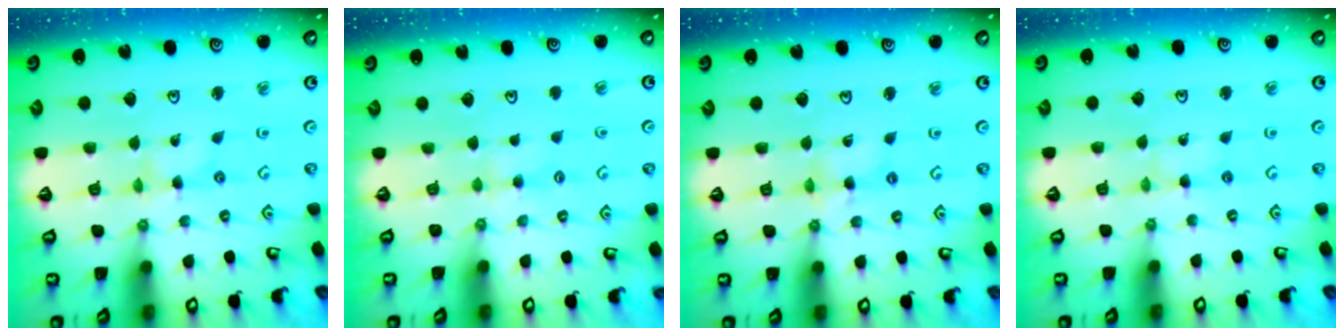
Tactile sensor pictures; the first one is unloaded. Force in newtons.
{"total": 2.4, "press": 2.4, "slide": 0.3}
{"total": 3.1, "press": 3.1, "slide": 0.3}
{"total": 1.2, "press": 1.2, "slide": 0.2}